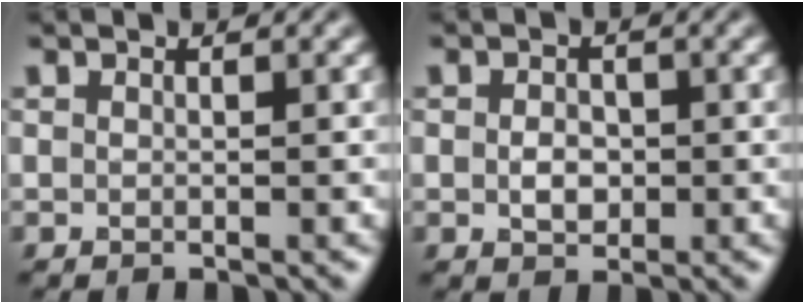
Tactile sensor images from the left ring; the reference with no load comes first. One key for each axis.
{"total": 2.2, "fx": -0.3, "fy": 1.6, "fz": 1.5, "tx": -0.029, "ty": -0.002, "tz": -0.005}